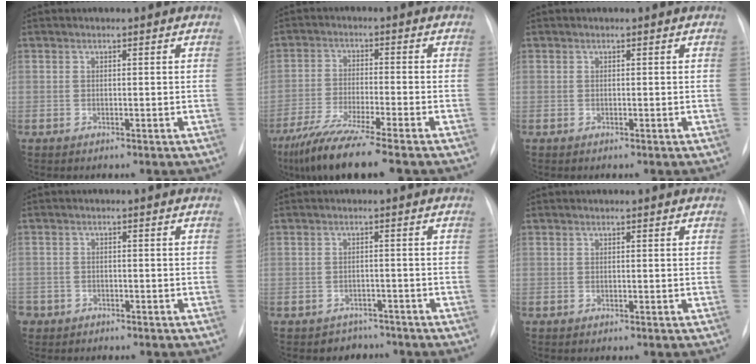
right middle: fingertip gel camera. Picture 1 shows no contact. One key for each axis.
{"total": 12.0, "fx": -9.1, "fy": -0.1, "fz": 7.8, "tx": -0.137, "ty": -0.036, "tz": -0.153}
{"total": 0.0}
{"total": 4.5, "fx": -3.2, "fy": 3.1, "fz": 0.7, "tx": -0.015, "ty": 0.004, "tz": -0.050}
{"total": 3.2, "fx": -2.5, "fy": 1.8, "fz": -0.8, "tx": 0.010, "ty": 0.013, "tz": -0.037}
{"total": 0.0}